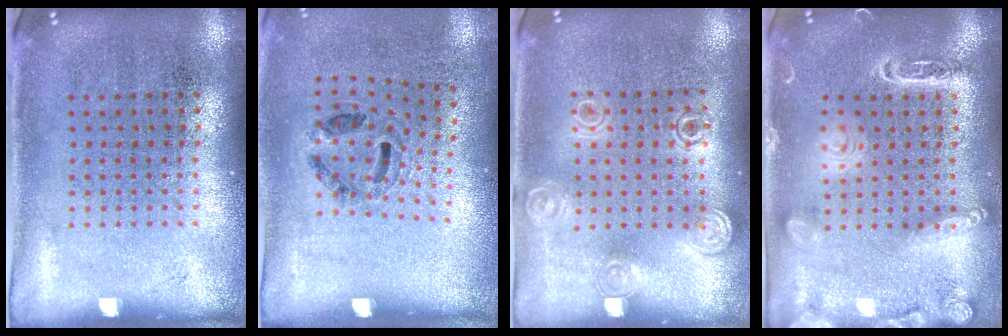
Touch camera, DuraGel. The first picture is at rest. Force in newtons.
{"total": 1.2, "press": 0.8, "slide": 0.8}
{"total": 1.3, "press": 1.2, "slide": 0.4}
{"total": 1.8, "press": 1.8, "slide": 0.1}